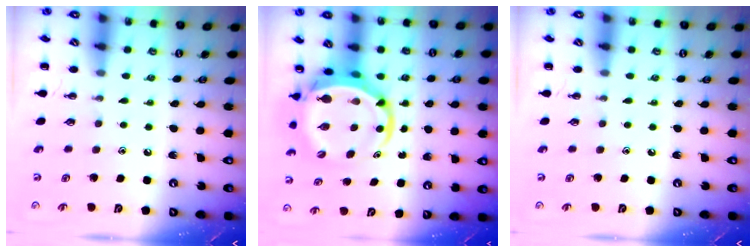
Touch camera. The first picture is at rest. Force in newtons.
{"total": 7.9, "press": 7.5, "slide": 2.5}
{"total": 0.0}